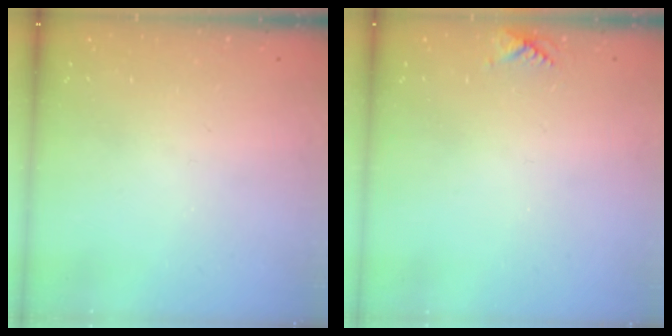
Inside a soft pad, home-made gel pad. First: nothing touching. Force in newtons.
{"total": 5.3, "press": 5.3, "slide": 0.6}